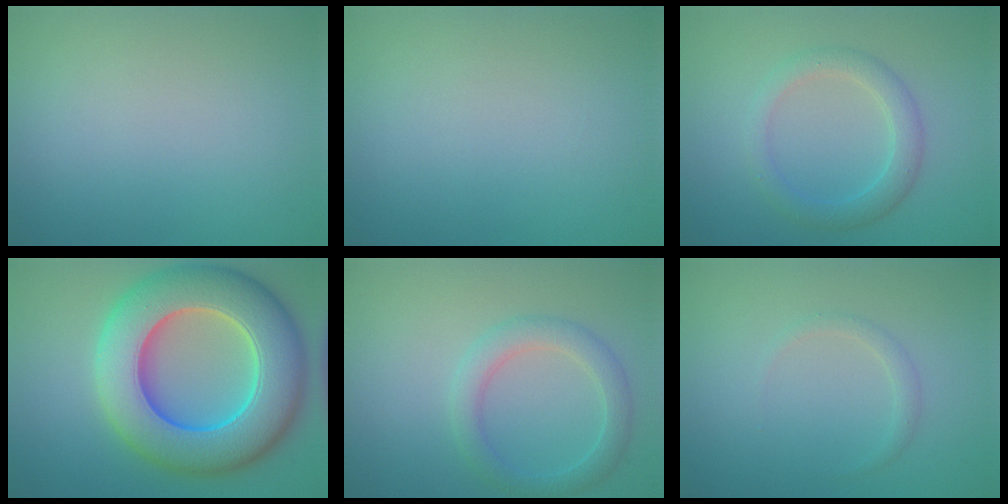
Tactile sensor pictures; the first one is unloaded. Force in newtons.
{"total": 0.0}
{"total": 2.8, "press": 2.8, "slide": 0.1}
{"total": 13.2, "press": 13.1, "slide": 2.1}
{"total": 2.8, "press": 2.8, "slide": 0.0}
{"total": 1.0, "press": 1.0, "slide": 0.1}